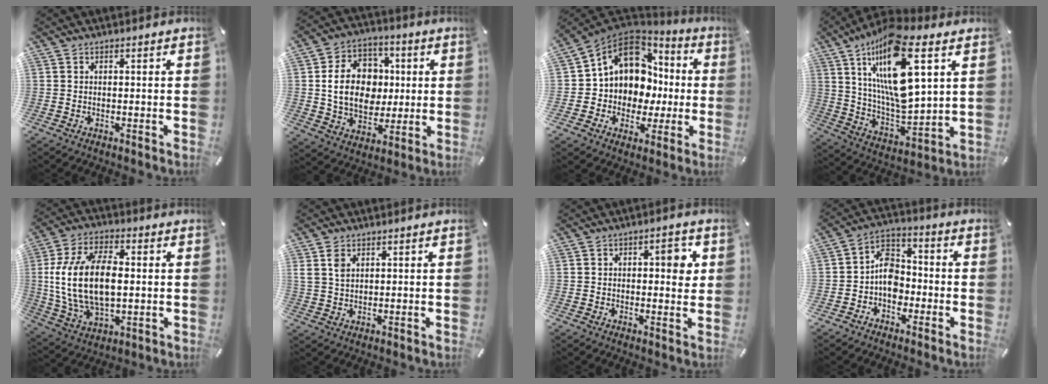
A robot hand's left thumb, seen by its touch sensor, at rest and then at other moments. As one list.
[{"total": 14.9, "force": [1.0, 12.4, 8.2], "torque": [-0.152, 0.015, 0.023]}, {"total": 12.4, "force": [2.7, 11.1, 4.7], "torque": [-0.102, -0.022, 0.060]}, {"total": 21.7, "force": [10.2, 7.9, 17.5], "torque": [-0.346, -0.056, 0.160]}, {"total": 18.0, "force": [1.1, 11.1, 14.2], "torque": [-0.310, 0.001, 0.017]}, {"total": 3.5, "force": [1.6, 2.1, 2.3], "torque": [-0.058, 0.001, 0.025]}, {"total": 5.5, "force": [1.0, 3.1, 4.4], "torque": [-0.048, -0.004, 0.005]}, {"total": 8.4, "force": [-2.3, 6.7, 4.5], "torque": [-0.087, 0.021, -0.041]}]